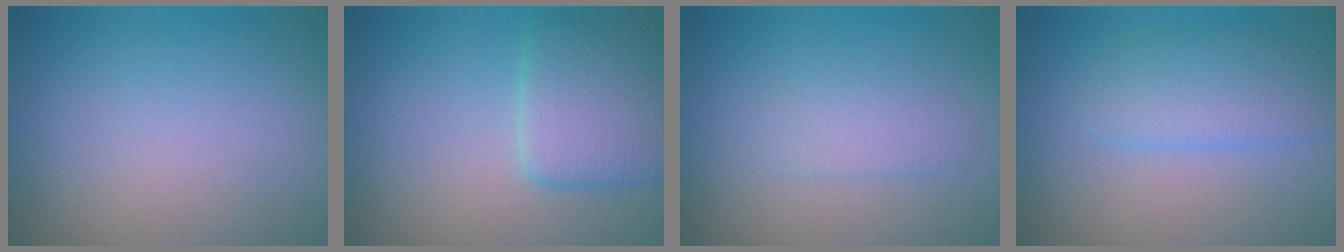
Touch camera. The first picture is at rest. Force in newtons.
{"total": 4.4, "press": 4.4, "slide": 0.1}
{"total": 1.7, "press": 1.7, "slide": 0.1}
{"total": 2.8, "press": 2.8, "slide": 0.1}